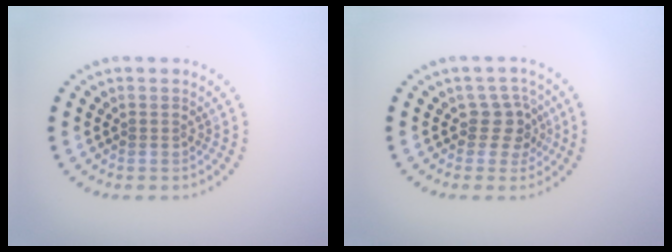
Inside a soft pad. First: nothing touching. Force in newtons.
{"total": 2.6, "press": 2.0, "slide": 1.6}